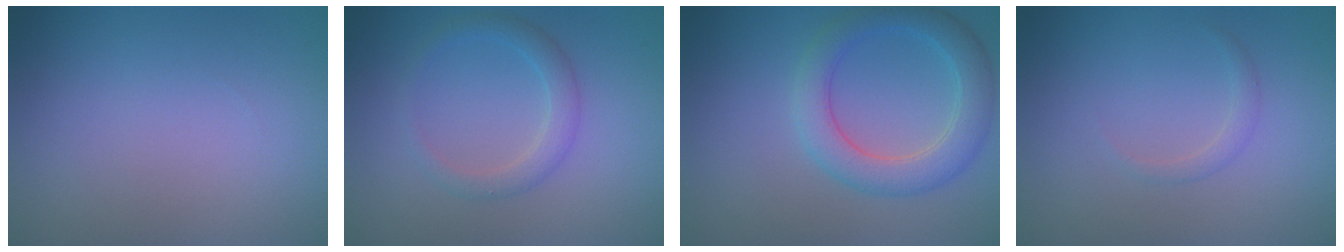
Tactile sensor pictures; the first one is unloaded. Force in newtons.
{"total": 2.1, "press": 2.1, "slide": 0.0}
{"total": 4.2, "press": 4.2, "slide": 0.1}
{"total": 0.9, "press": 0.9, "slide": 0.1}